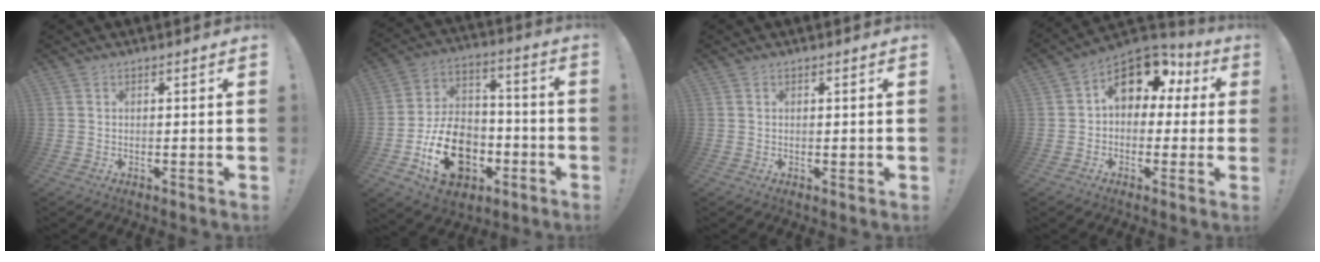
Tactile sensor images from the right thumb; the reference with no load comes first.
{"total": 19.3, "force": [-7.3, 13.9, 11.2], "torque": [-0.158, 0.055, -0.110]}
{"total": 0.6, "force": [0.2, 0.5, 0.3], "torque": [-0.007, 0.003, 0.003]}
{"total": 13.1, "force": [5.0, 8.4, 8.7], "torque": [-0.133, -0.014, 0.094]}